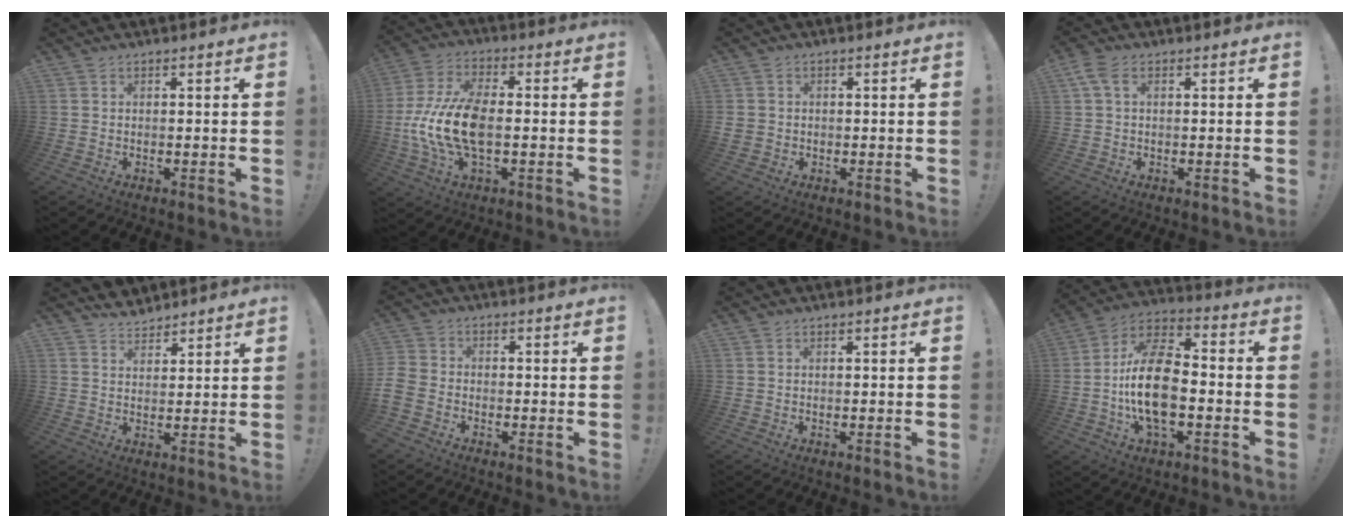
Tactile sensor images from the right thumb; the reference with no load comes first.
{"total": 15.6, "force": [-2.5, 7.7, 13.3], "torque": [-0.276, 0.007, -0.040]}
{"total": 2.3, "force": [-0.1, 2.2, 0.7], "torque": [-0.004, 0.000, -0.001]}
{"total": 4.1, "force": [1.2, 2.3, 3.2], "torque": [-0.069, 0.002, 0.022]}
{"total": 4.9, "force": [4.6, 1.7, 0.5], "torque": [0.001, -0.031, 0.084]}
{"total": 5.0, "force": [-2.9, 3.3, 2.3], "torque": [-0.057, 0.007, -0.054]}
{"total": 0.0}
{"total": 17.9, "force": [-3.0, 9.7, 14.7], "torque": [-0.285, 0.013, -0.053]}